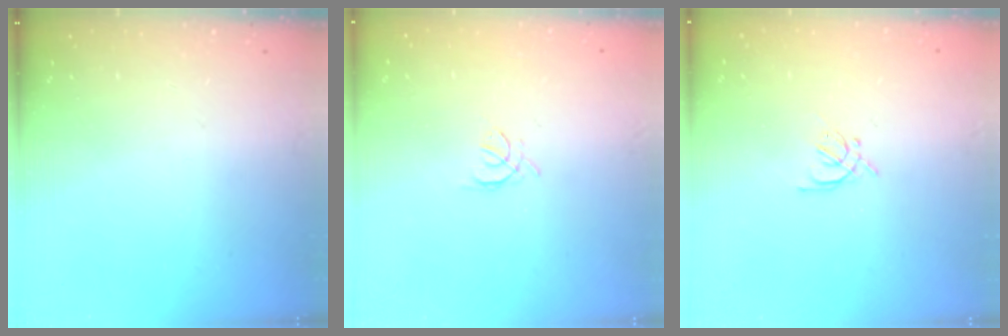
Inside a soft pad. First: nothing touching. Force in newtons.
{"total": 1.5, "press": 1.4, "slide": 0.6}
{"total": 2.0, "press": 1.9, "slide": 0.5}